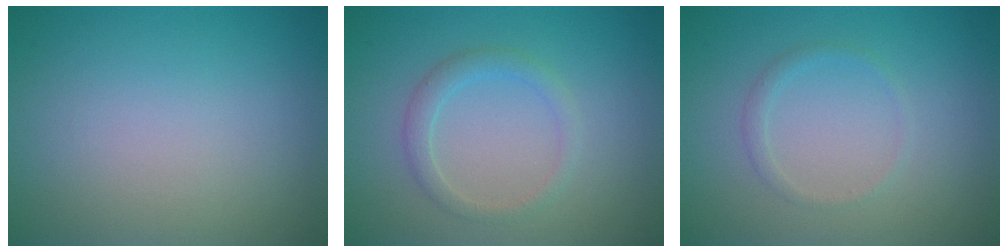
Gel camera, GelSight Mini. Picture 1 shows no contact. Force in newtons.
{"total": 1.9, "press": 1.9, "slide": 0.1}
{"total": 1.0, "press": 1.0, "slide": 0.1}